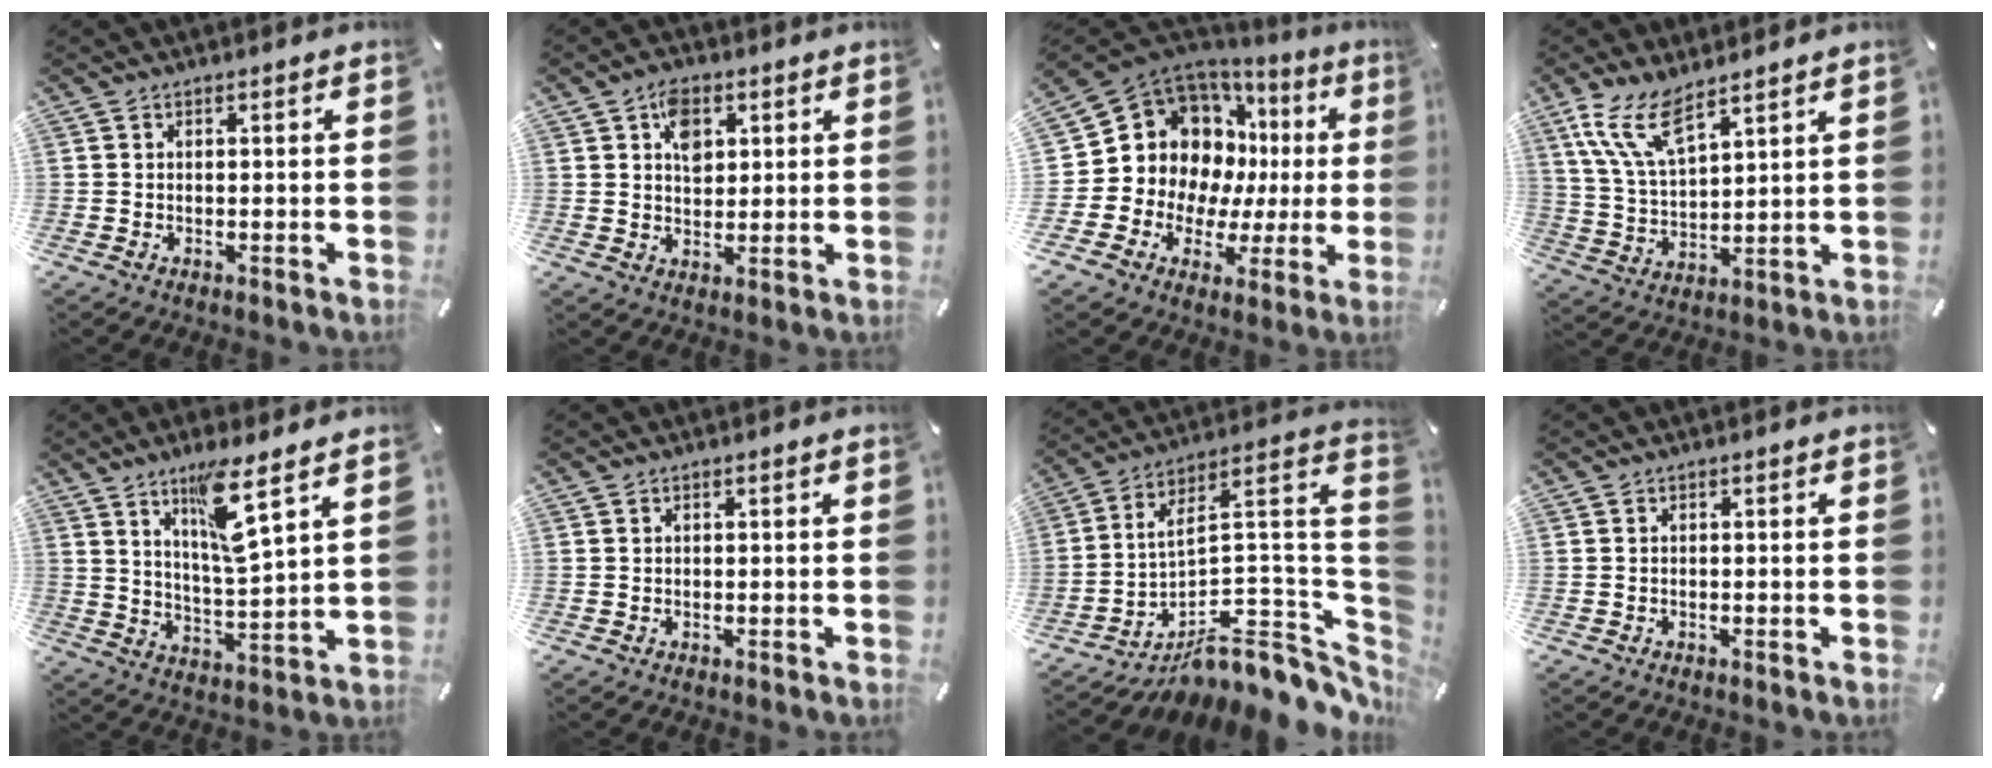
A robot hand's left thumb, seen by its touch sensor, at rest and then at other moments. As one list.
[{"total": 6.5, "force": [2.2, 4.8, 3.9], "torque": [-0.055, -0.004, 0.036]}, {"total": 14.8, "force": [5.1, 12.5, 6.2], "torque": [-0.109, -0.058, 0.114]}, {"total": 11.5, "force": [8.1, 3.9, 7.2], "torque": [-0.173, -0.033, 0.152]}, {"total": 10.9, "force": [6.8, 1.4, 8.4], "torque": [-0.149, -0.032, 0.112]}, {"total": 0.0}, {"total": 13.1, "force": [-6.8, 6.4, 9.1], "torque": [-0.082, -0.036, -0.114]}, {"total": 0.0}]